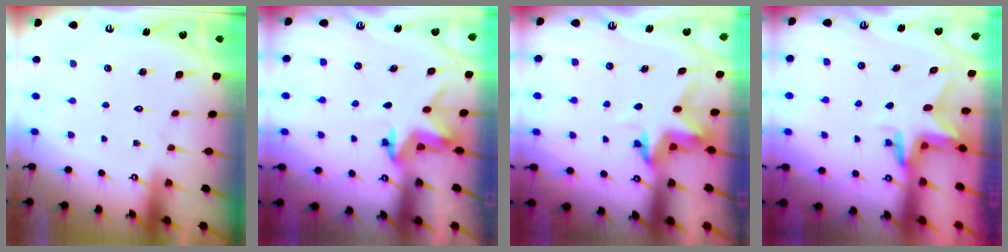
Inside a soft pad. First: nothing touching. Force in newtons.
{"total": 3.2, "press": 3.2, "slide": 0.1}
{"total": 3.7, "press": 3.7, "slide": 0.4}
{"total": 2.9, "press": 2.9, "slide": 0.2}